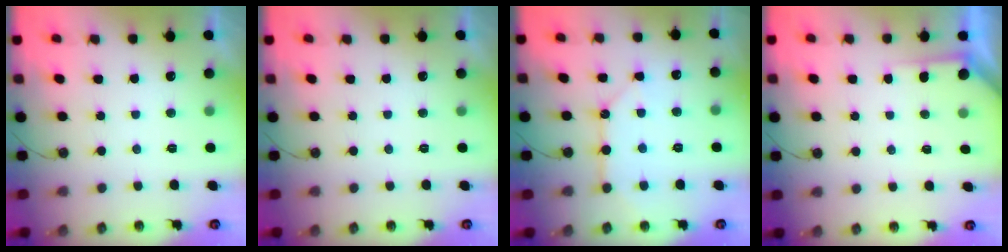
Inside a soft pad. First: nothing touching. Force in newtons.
{"total": 0.0}
{"total": 10.7, "press": 10.7, "slide": 0.9}
{"total": 2.5, "press": 2.4, "slide": 0.4}